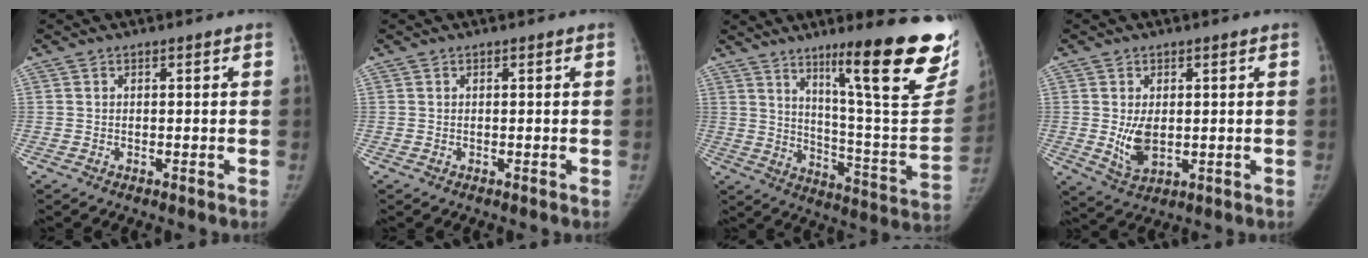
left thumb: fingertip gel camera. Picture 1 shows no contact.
{"total": 0.0}
{"total": 27.0, "force": [16.5, 4.1, 21.0], "torque": [-0.266, -0.089, 0.250]}
{"total": 6.1, "force": [0.1, 3.7, 4.8], "torque": [-0.083, -0.014, 0.014]}